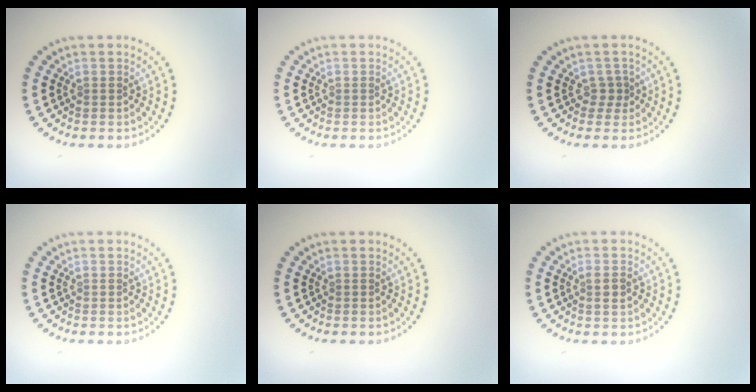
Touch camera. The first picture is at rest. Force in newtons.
{"total": 0.0}
{"total": 1.1, "press": 0.7, "slide": 0.8}
{"total": 0.0}
{"total": 0.0}
{"total": 1.2, "press": 1.1, "slide": 0.4}